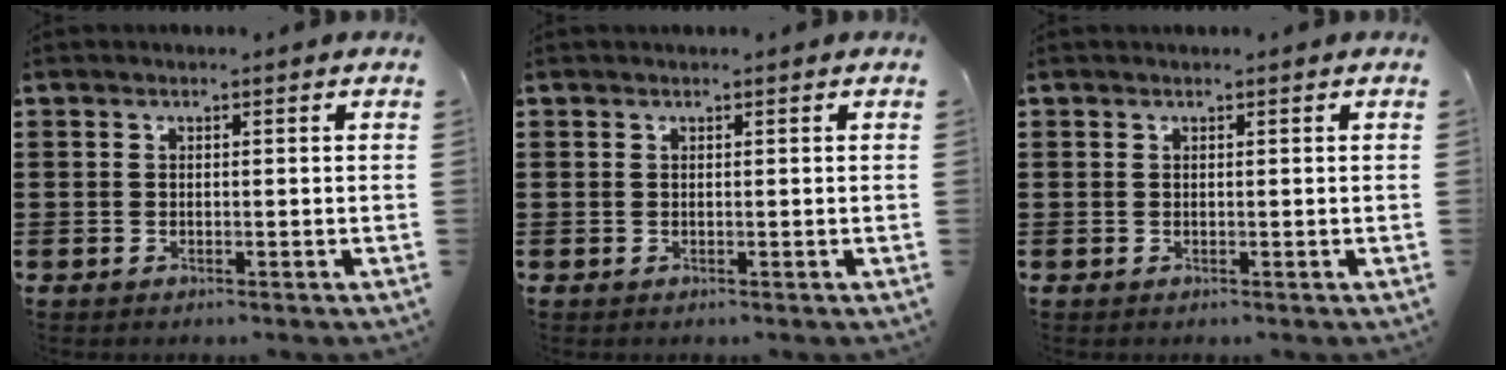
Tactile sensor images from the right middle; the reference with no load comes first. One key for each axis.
{"total": 0.0}
{"total": 0.0}